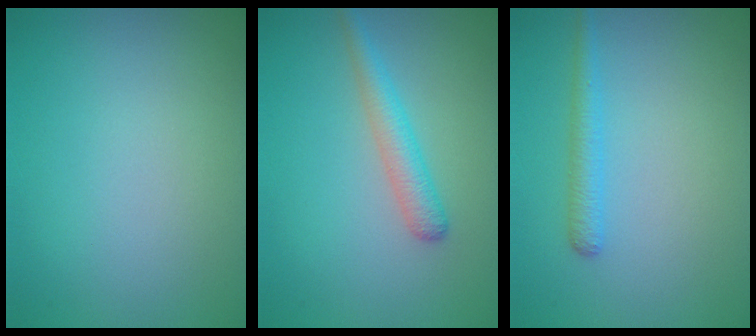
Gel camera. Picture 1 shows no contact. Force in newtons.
{"total": 2.4, "press": 2.3, "slide": 0.1}
{"total": 1.7, "press": 1.7, "slide": 0.1}